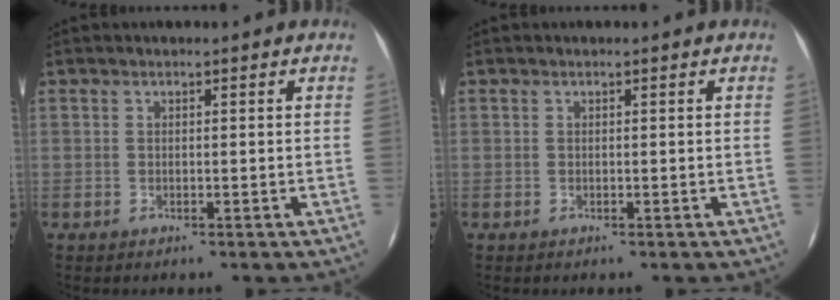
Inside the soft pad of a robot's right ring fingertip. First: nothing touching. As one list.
[{"total": 0.0}]